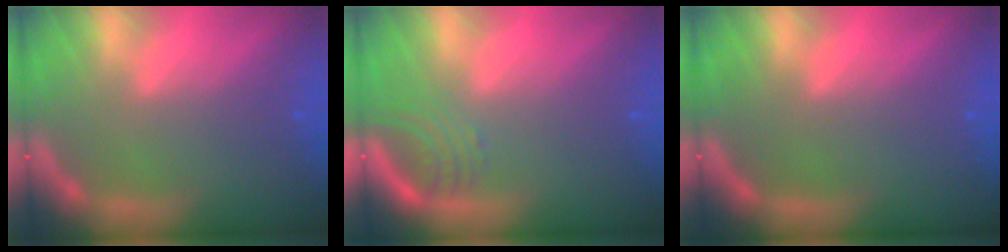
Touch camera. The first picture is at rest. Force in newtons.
{"total": 3.0}
{"total": 0.0}